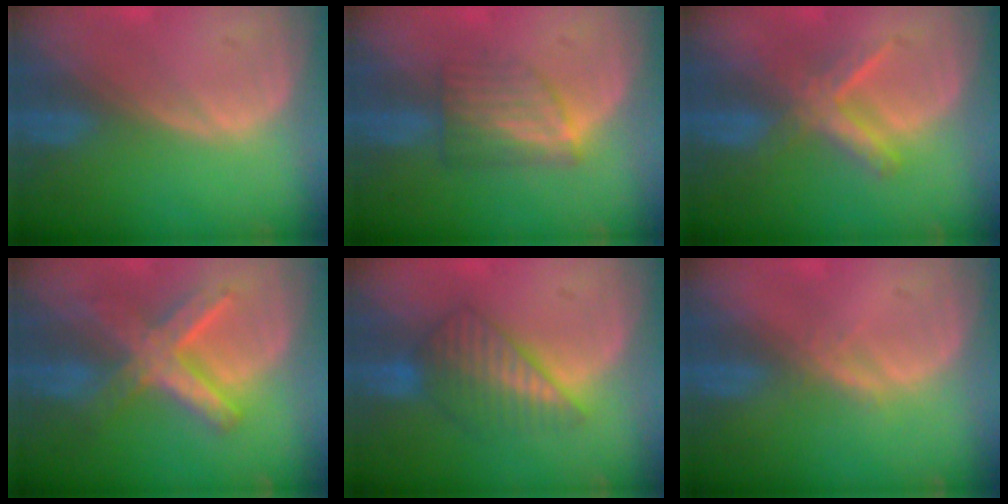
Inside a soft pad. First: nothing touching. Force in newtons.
{"total": 6.1, "press": 5.5, "slide": 2.8}
{"total": 5.5, "press": 5.5, "slide": 0.7}
{"total": 8.4, "press": 8.4, "slide": 0.8}
{"total": 6.3, "press": 6.3, "slide": 0.2}
{"total": 1.5, "press": 1.3, "slide": 0.8}